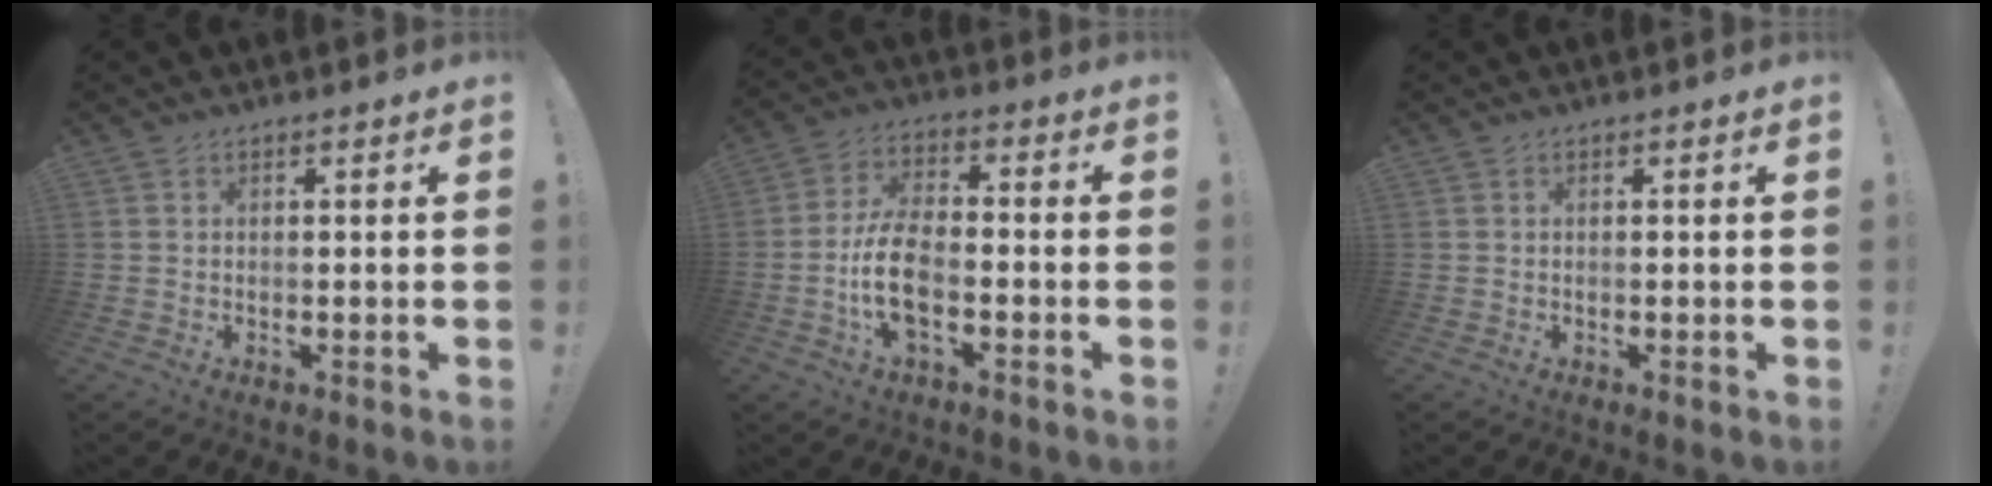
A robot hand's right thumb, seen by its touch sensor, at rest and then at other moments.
{"total": 12.1, "force": [-4.1, 5.7, 9.8], "torque": [-0.199, 0.010, -0.074]}
{"total": 0.0}